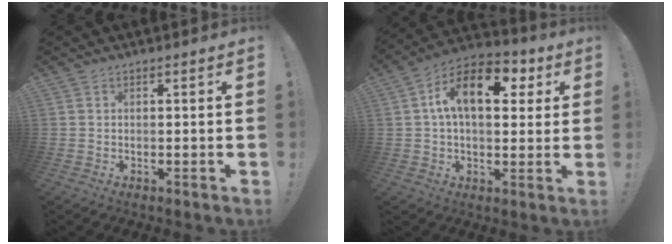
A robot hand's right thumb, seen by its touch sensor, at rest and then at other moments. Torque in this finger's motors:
{"motor_torque": [0.49, 0.49, 0.54, 0.75, 0.42]}